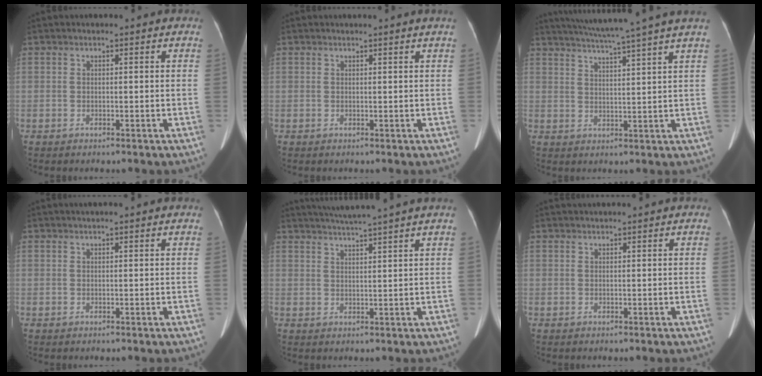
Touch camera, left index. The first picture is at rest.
{"total": 1.2, "force": [1.1, -0.4, 0.4], "torque": [-0.012, -0.004, 0.019]}
{"total": 12.5, "force": [10.5, -2.1, 6.5], "torque": [-0.112, -0.002, 0.142]}
{"total": 2.1, "force": [1.7, -0.3, 1.1], "torque": [-0.013, 0.022, 0.030]}
{"total": 7.6, "force": [6.5, -1.8, 3.5], "torque": [-0.055, 0.012, 0.093]}
{"total": 1.6, "force": [1.4, -0.4, 0.6], "torque": [-0.005, 0.020, 0.031]}